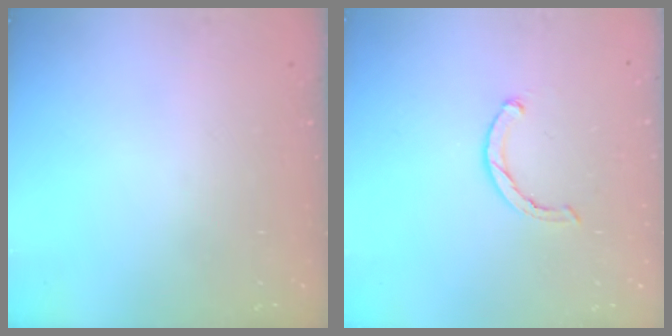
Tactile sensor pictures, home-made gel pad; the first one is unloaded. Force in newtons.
{"total": 2.3, "press": 2.2, "slide": 0.5}